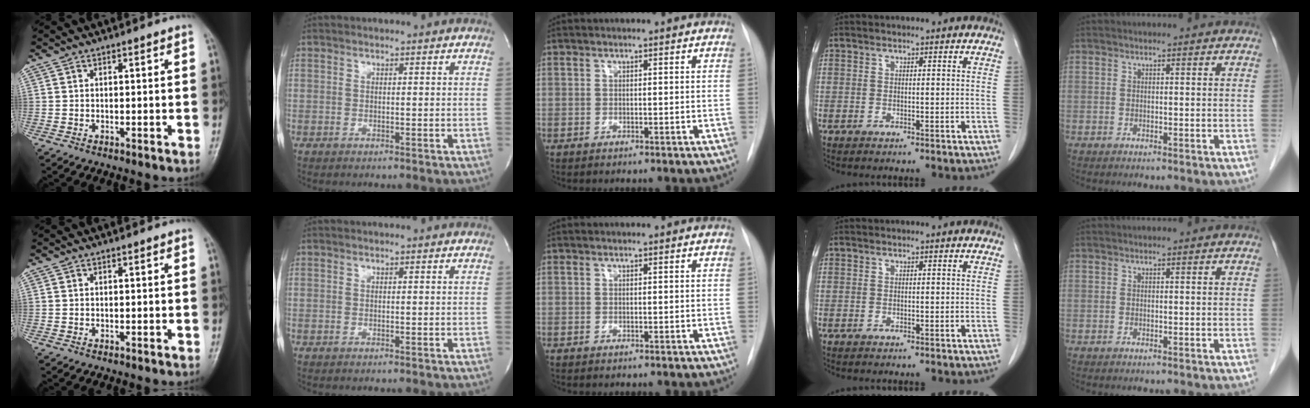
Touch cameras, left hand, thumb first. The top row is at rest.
{}